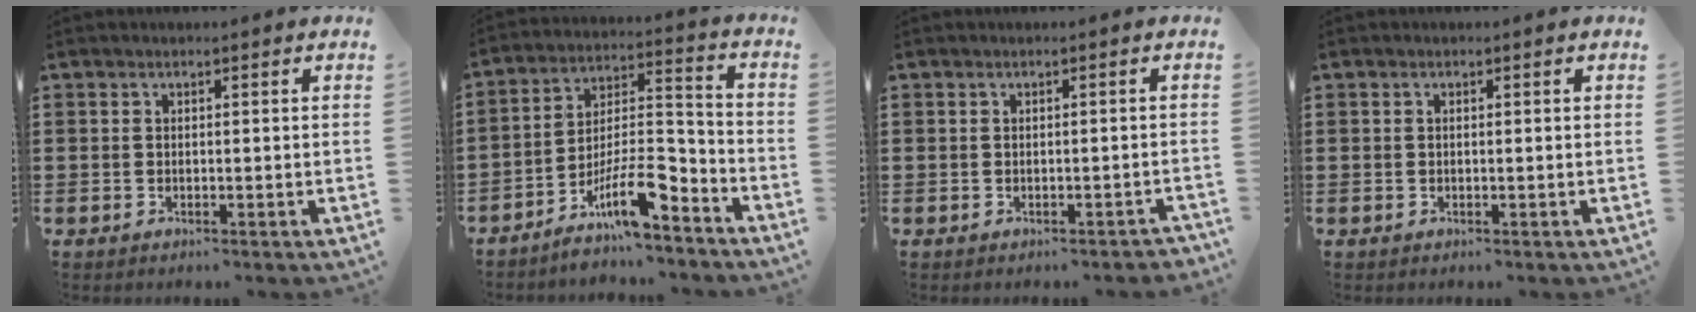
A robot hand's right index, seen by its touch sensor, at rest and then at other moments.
{"total": 10.7, "force": [-7.2, 3.0, 7.3], "torque": [-0.139, 0.003, -0.136]}
{"total": 0.6, "force": [-0.4, 0.1, 0.3], "torque": [-0.009, -0.005, -0.007]}
{"total": 0.0}